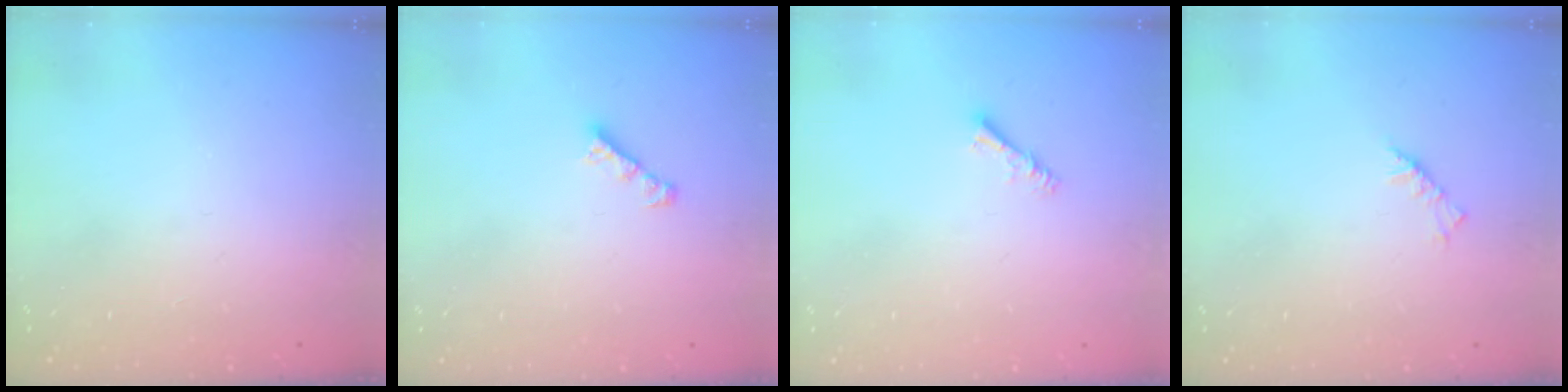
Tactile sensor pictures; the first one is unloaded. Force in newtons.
{"total": 2.4, "press": 2.4, "slide": 0.1}
{"total": 3.2, "press": 3.2, "slide": 0.6}
{"total": 3.7, "press": 3.7, "slide": 0.8}